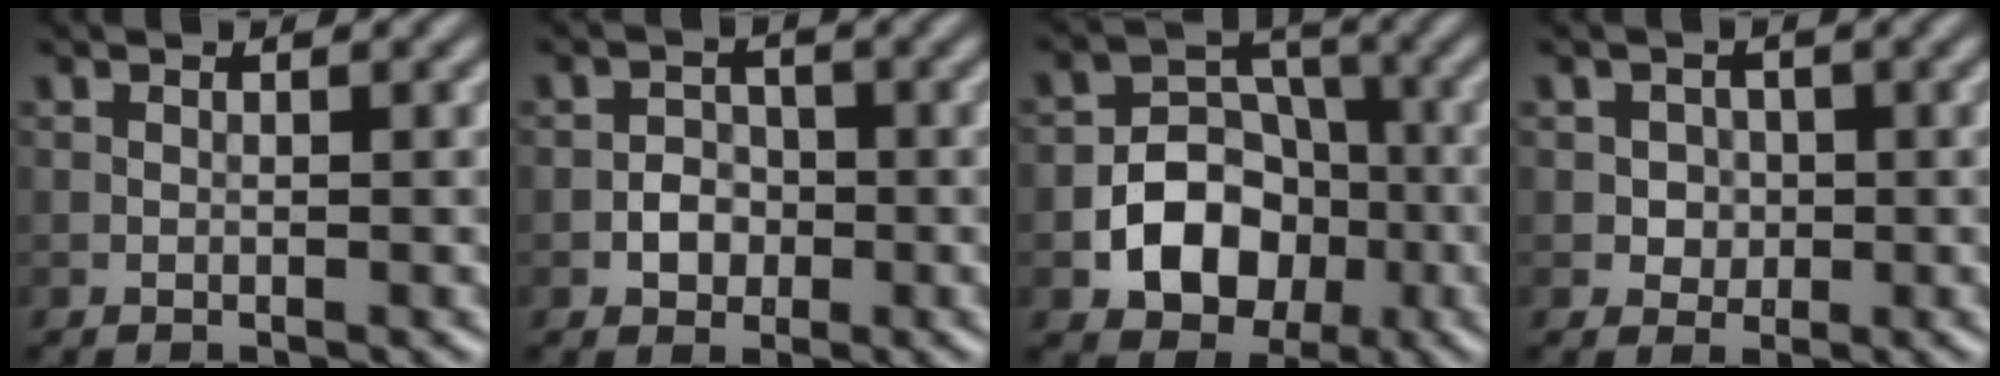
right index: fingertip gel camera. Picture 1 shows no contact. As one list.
[{"total": 2.2, "force": [-0.7, 1.9, 1.0], "torque": [-0.010, 0.001, -0.016]}, {"total": 7.2, "force": [-2.2, 5.5, 4.0], "torque": [-0.055, -0.004, -0.039]}, {"total": 1.8, "force": [0.0, 1.7, 0.6], "torque": [0.005, 0.000, -0.001]}]